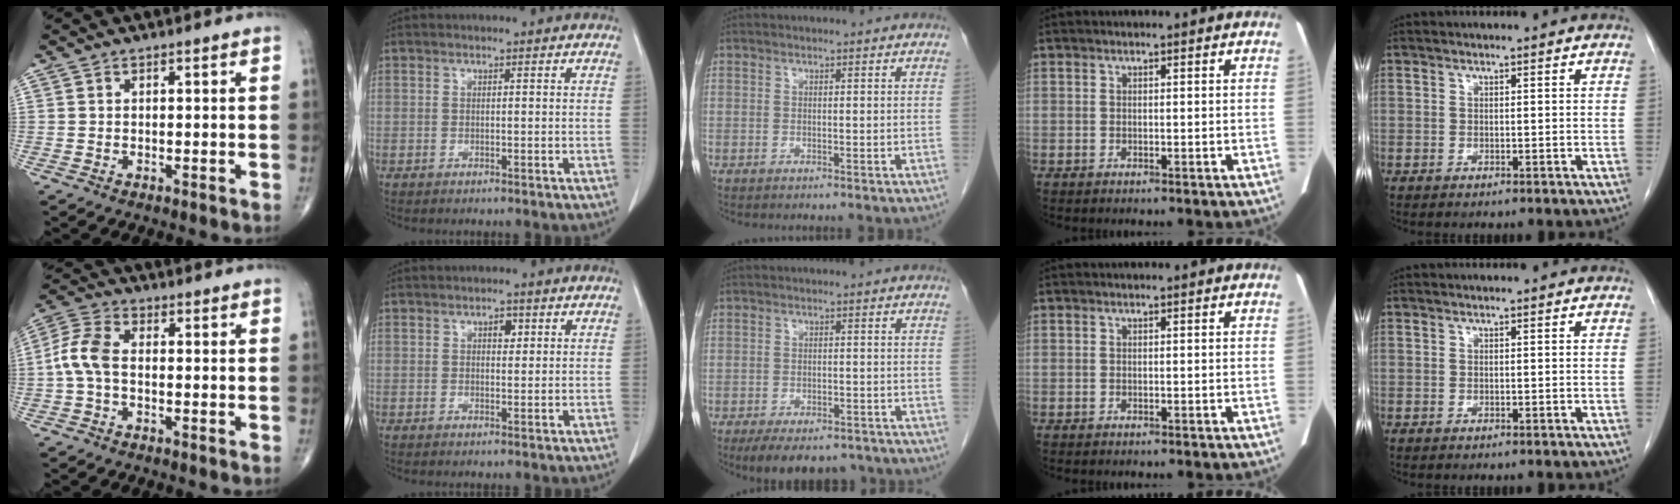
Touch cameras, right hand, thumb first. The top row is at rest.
{"thumb": {"total": 6.7, "force": [-0.8, 3.8, 5.5], "torque": [-0.123, 0.020, -0.026]}, "index": {"total": 1.8, "force": [0.7, 1.0, 1.3], "torque": [-0.018, 0.000, 0.009]}, "middle": {"total": 10.1, "force": [-7.9, 4.4, 4.4], "torque": [-0.063, -0.001, -0.108]}}